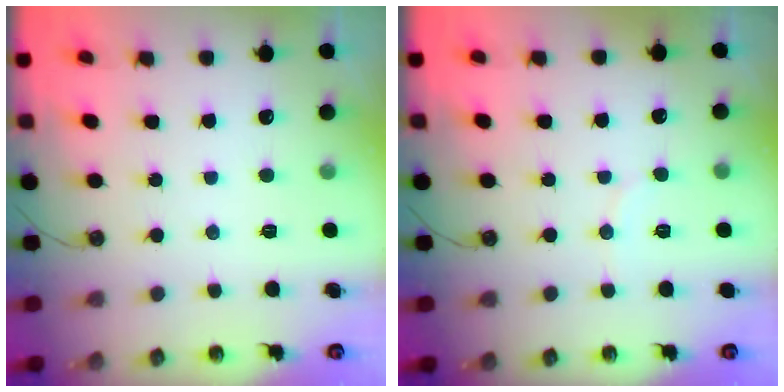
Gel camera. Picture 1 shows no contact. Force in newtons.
{"total": 2.9, "press": 2.9, "slide": 0.3}